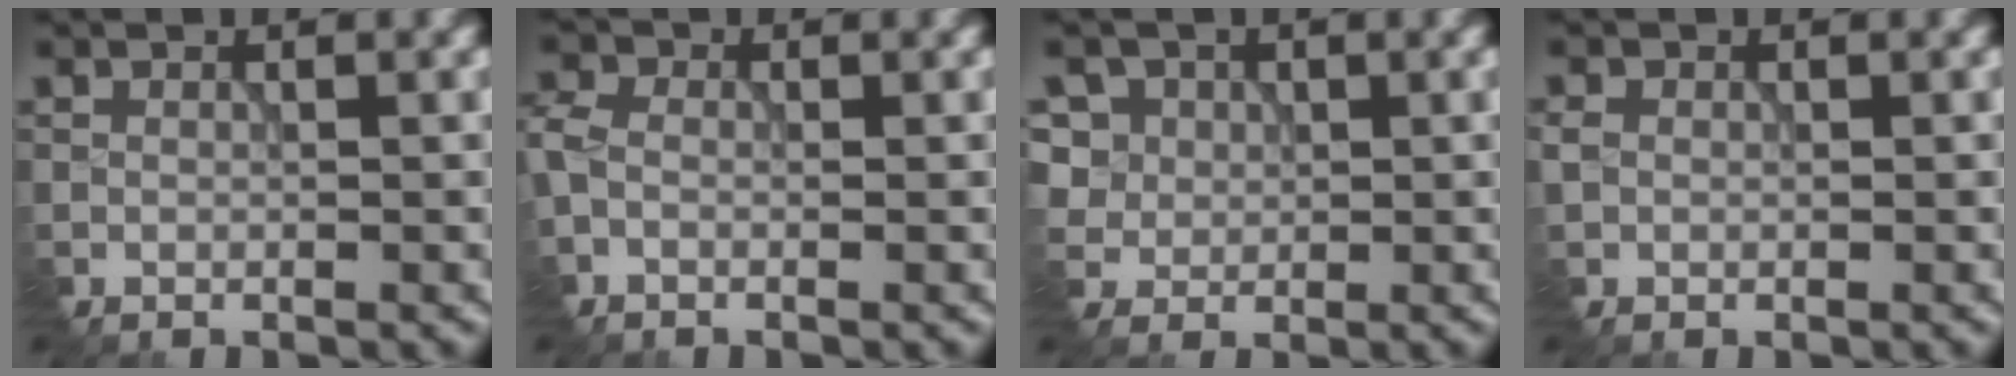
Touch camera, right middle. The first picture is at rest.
{"total": 2.7, "force": [-0.5, 2.0, 1.7], "torque": [-0.044, 0.000, -0.015]}
{"total": 5.7, "force": [2.4, 4.7, 2.1], "torque": [-0.067, 0.013, 0.033]}
{"total": 1.2, "force": [0.0, 1.1, 0.5], "torque": [-0.017, -0.002, 0.002]}